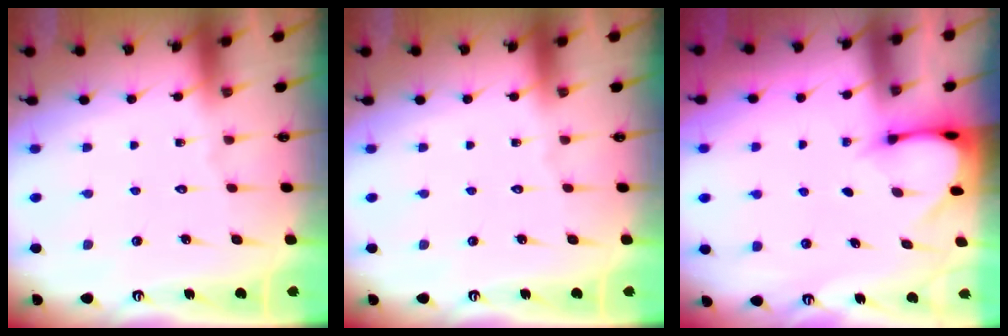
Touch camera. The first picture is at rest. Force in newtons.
{"total": 0.0}
{"total": 3.0, "press": 3.0, "slide": 0.2}